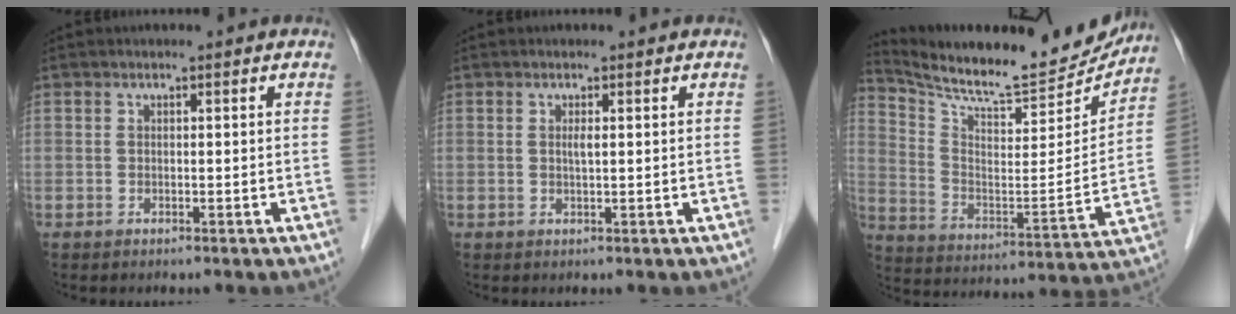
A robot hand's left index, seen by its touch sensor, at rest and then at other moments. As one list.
[{"total": 1.1, "force": [-0.8, 0.0, 0.7], "torque": [-0.016, -0.006, -0.015]}, {"total": 20.4, "force": [18.8, 3.0, 7.1], "torque": [-0.125, -0.053, 0.278]}]